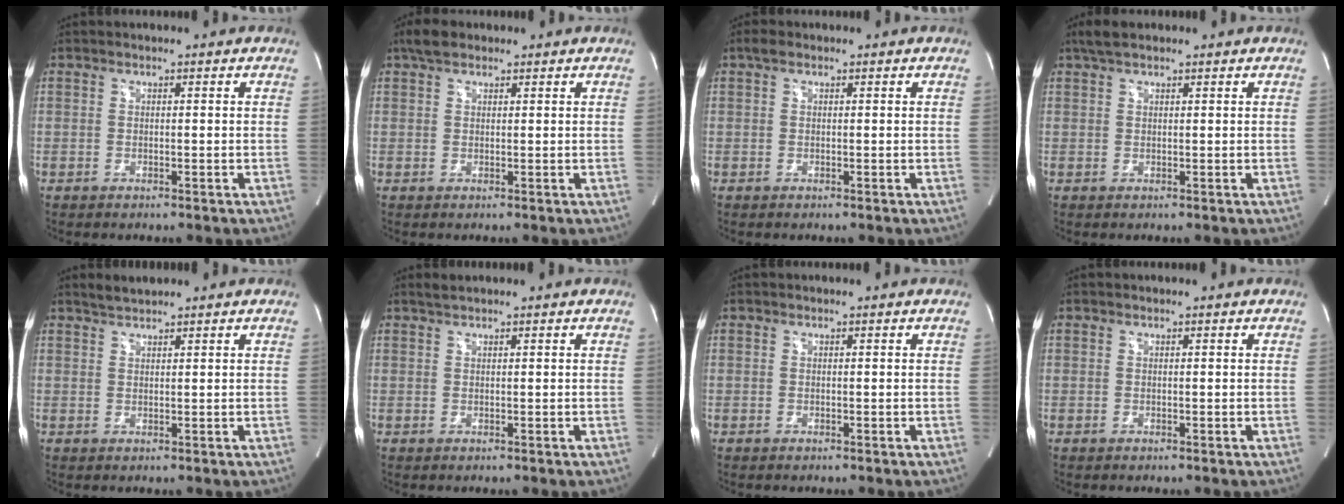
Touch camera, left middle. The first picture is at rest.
{"total": 2.9, "force": [2.1, 1.5, 1.4], "torque": [-0.030, 0.018, 0.038]}
{"total": 1.2, "force": [0.7, 0.6, 0.7], "torque": [-0.017, 0.018, 0.012]}
{"total": 2.9, "force": [2.2, 1.0, 1.6], "torque": [-0.036, 0.019, 0.042]}
{"total": 1.9, "force": [1.8, 0.2, 0.5], "torque": [-0.015, 0.009, 0.039]}
{"total": 1.0, "force": [0.9, -0.1, 0.4], "torque": [-0.011, 0.009, 0.022]}
{"total": 0.0}
{"total": 0.0}